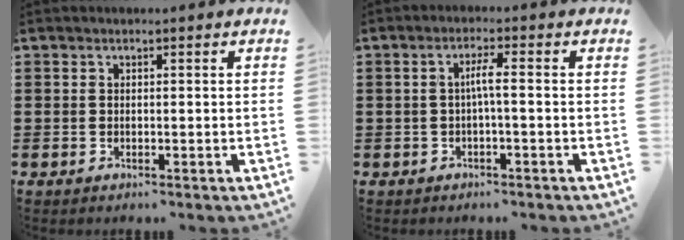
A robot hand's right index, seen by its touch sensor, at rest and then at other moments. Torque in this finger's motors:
{"motor_torque": [0.88, 0.61, 0.13, 0.03]}